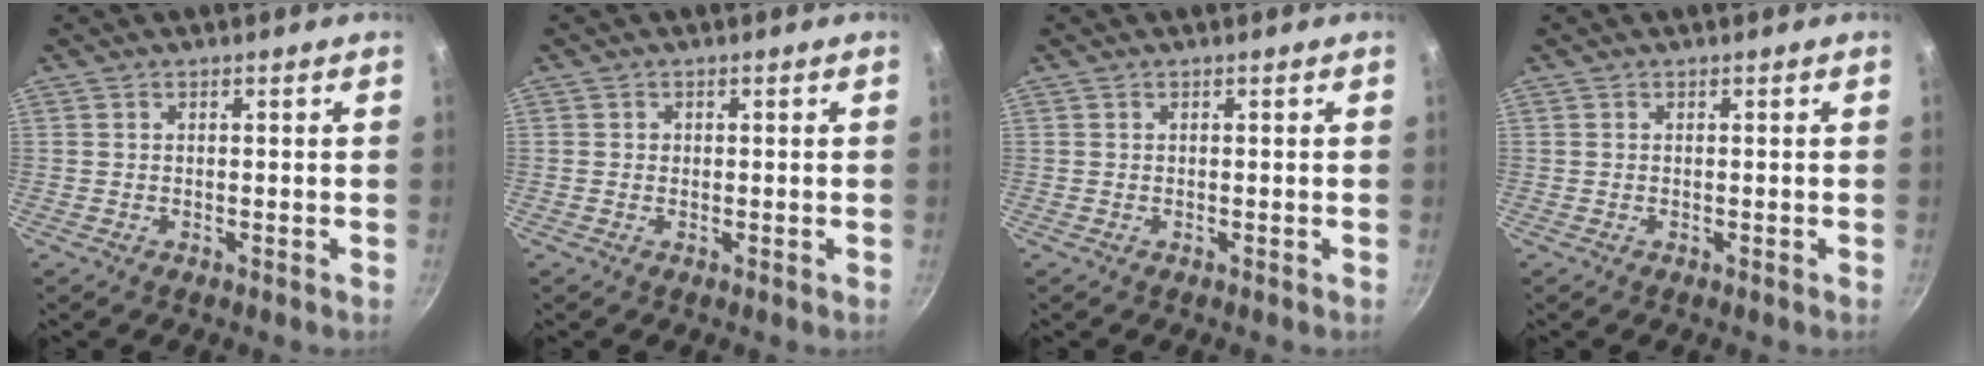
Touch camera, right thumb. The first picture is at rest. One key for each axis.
{"total": 0.7, "fx": 0.0, "fy": 0.7, "fz": 0.1, "tx": 0.003, "ty": 0.002, "tz": -0.001}
{"total": 0.0}
{"total": 0.0}